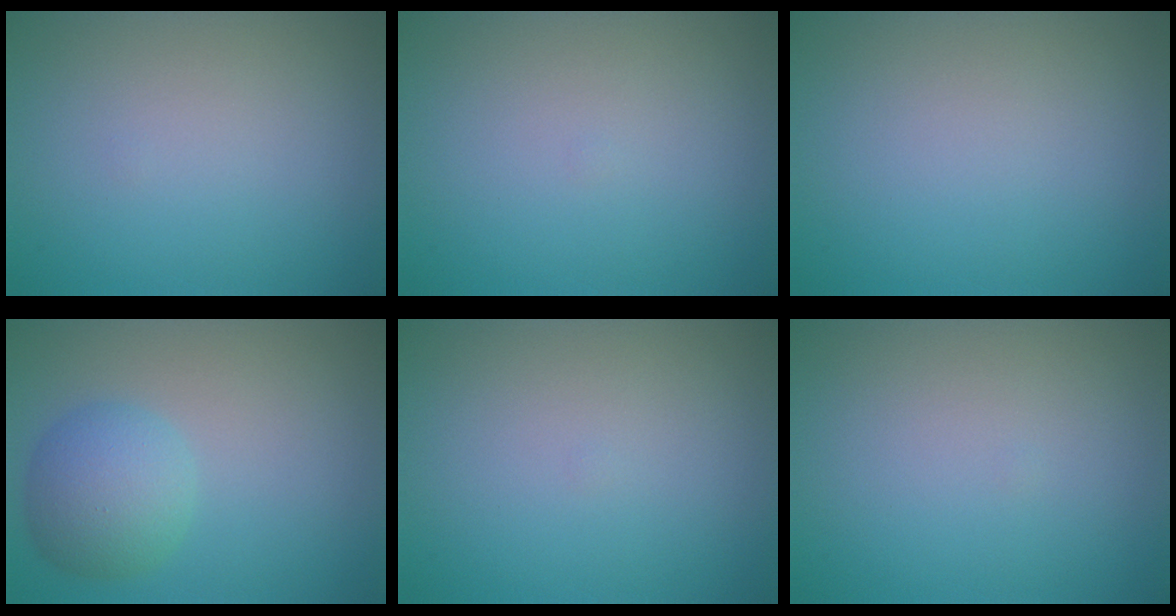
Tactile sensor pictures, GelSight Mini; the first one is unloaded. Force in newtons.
{"total": 0.0}
{"total": 0.0}
{"total": 4.5, "press": 4.4, "slide": 0.2}
{"total": 0.0}
{"total": 0.0}